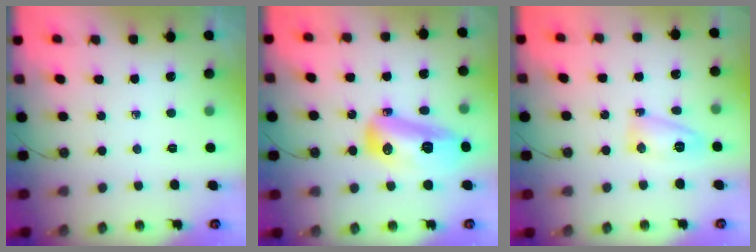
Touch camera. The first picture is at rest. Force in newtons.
{"total": 15.9, "press": 15.6, "slide": 2.8}
{"total": 10.9, "press": 7.0, "slide": 8.4}